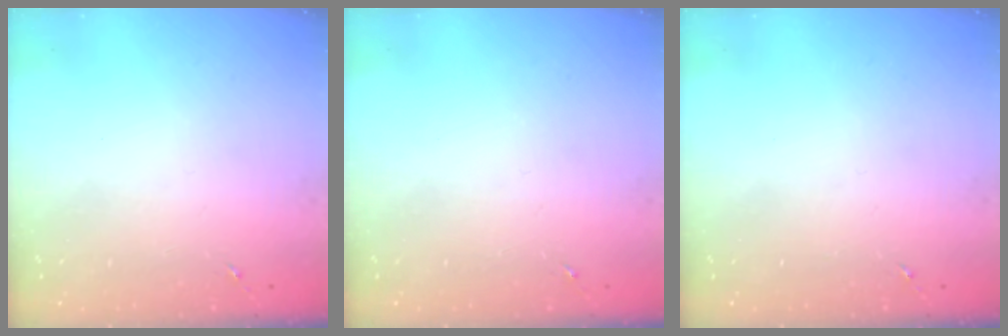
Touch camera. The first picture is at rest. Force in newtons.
{"total": 0.0}
{"total": 0.0}